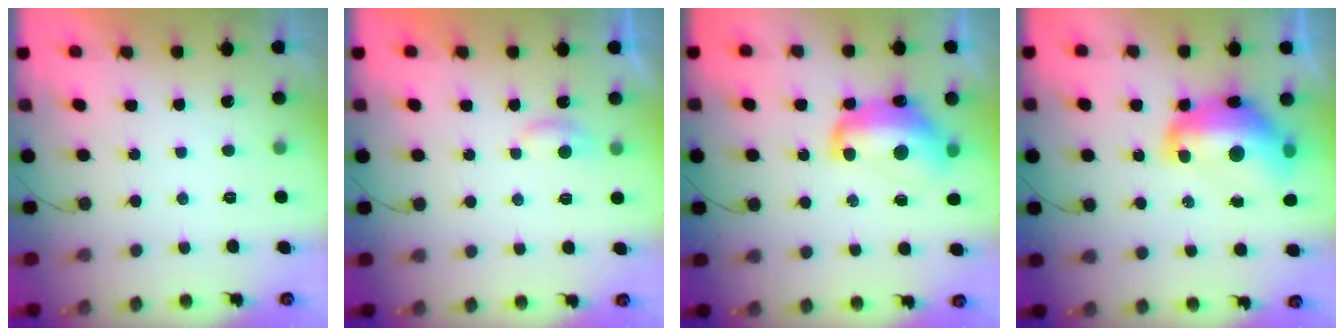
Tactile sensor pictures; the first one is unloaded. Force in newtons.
{"total": 3.5, "press": 3.4, "slide": 0.3}
{"total": 14.0, "press": 14.0, "slide": 1.0}
{"total": 15.9, "press": 15.9, "slide": 1.3}